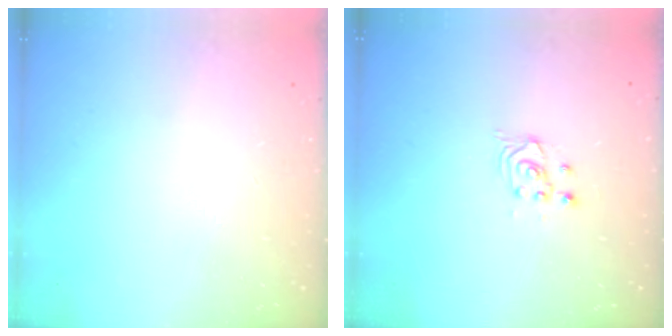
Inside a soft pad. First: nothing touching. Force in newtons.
{"total": 2.7, "press": 2.7, "slide": 0.3}